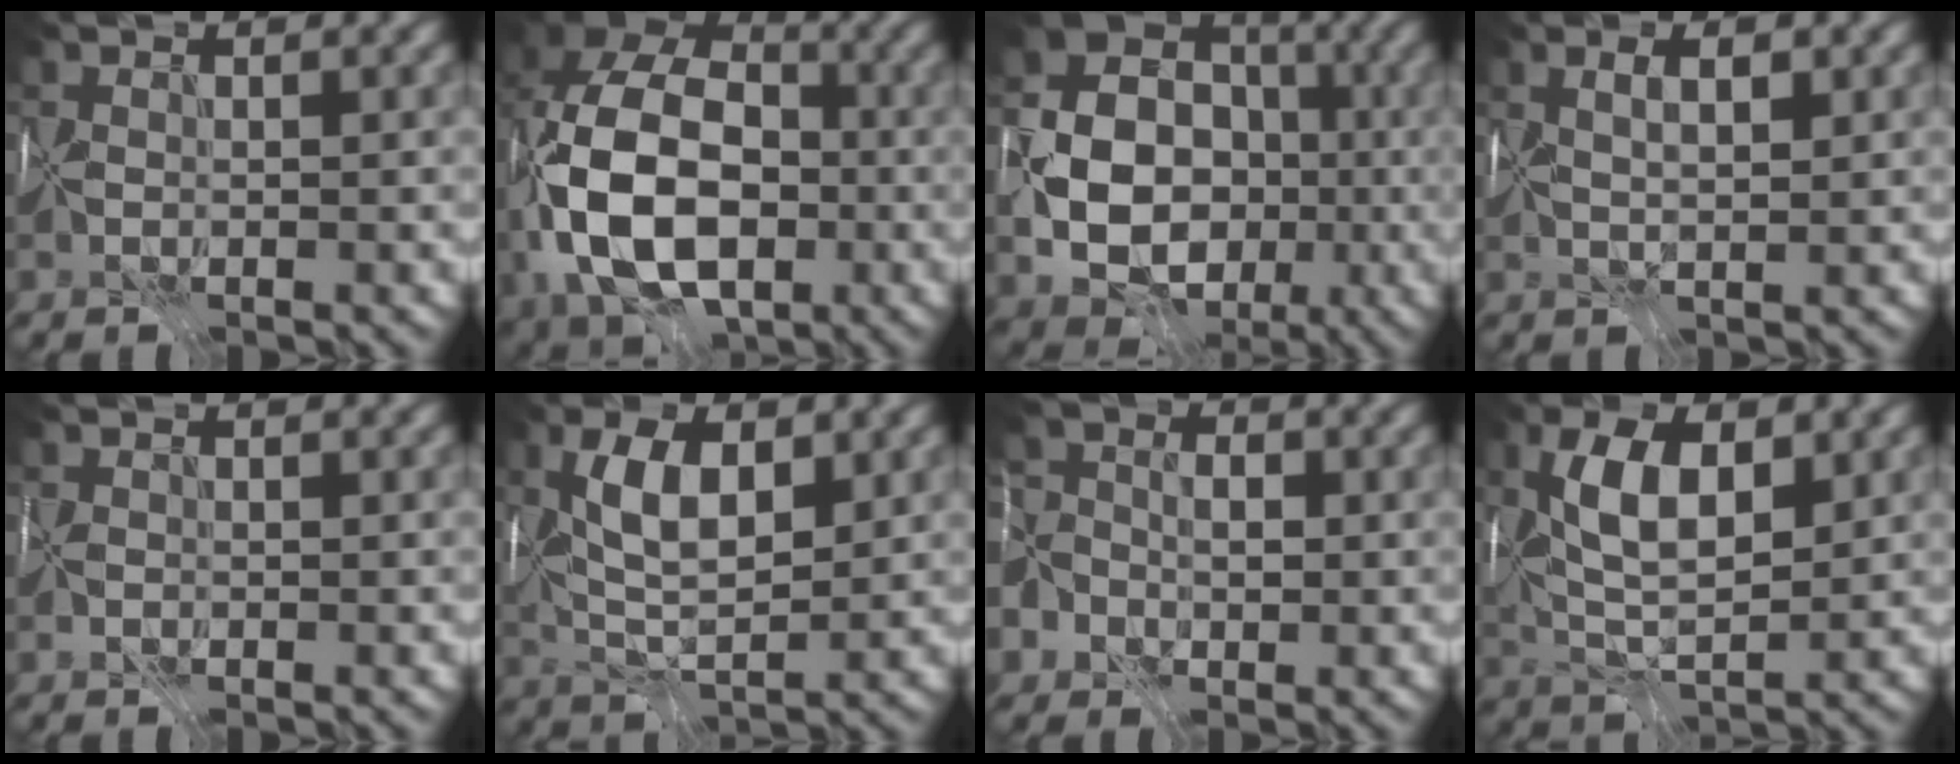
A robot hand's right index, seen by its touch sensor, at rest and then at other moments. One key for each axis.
{"total": 16.2, "fx": -2.5, "fy": 11.3, "fz": 11.3, "tx": -0.242, "ty": -0.022, "tz": -0.052}
{"total": 13.5, "fx": -2.3, "fy": 11.2, "fz": 7.1, "tx": -0.122, "ty": -0.029, "tz": -0.051}
{"total": 2.5, "fx": 1.0, "fy": 0.6, "fz": 2.2, "tx": -0.030, "ty": 0.001, "tz": 0.017}
{"total": 0.7, "fx": -0.3, "fy": 0.7, "fz": 0.1, "tx": 0.002, "ty": -0.004, "tz": -0.007}
{"total": 6.3, "fx": 1.9, "fy": 2.8, "fz": 5.3, "tx": -0.105, "ty": 0.008, "tz": 0.034}
{"total": 7.9, "fx": -2.1, "fy": 6.7, "fz": 3.8, "tx": -0.080, "ty": 0.006, "tz": -0.078}
{"total": 7.2, "fx": 2.2, "fy": 3.3, "fz": 6.1, "tx": -0.120, "ty": 0.011, "tz": 0.035}